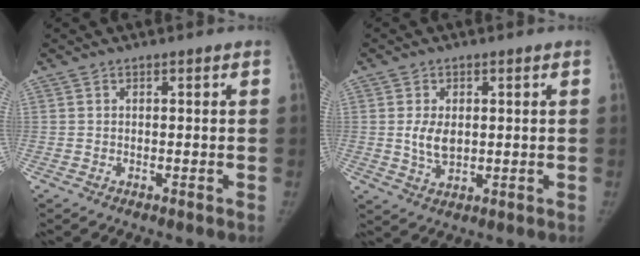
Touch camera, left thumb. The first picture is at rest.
{"total": 5.2, "force": [0.5, 3.2, 4.0], "torque": [-0.068, -0.006, 0.016]}